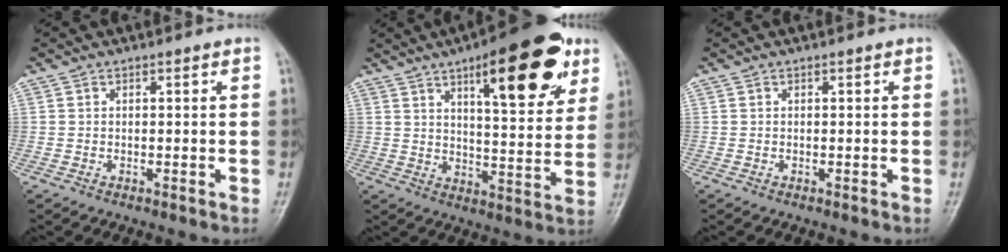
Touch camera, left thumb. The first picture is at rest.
{"total": 19.4, "force": [10.1, 6.3, 15.3], "torque": [-0.179, -0.036, 0.142]}
{"total": 0.0}